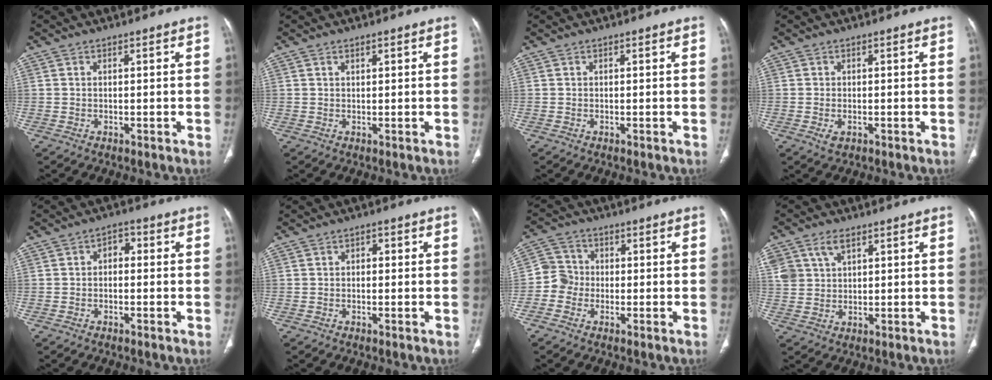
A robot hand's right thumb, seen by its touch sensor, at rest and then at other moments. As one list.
[{"total": 0.9, "force": [0.6, 0.4, 0.6], "torque": [-0.009, -0.001, 0.010]}, {"total": 0.0}, {"total": 1.7, "force": [-0.6, 1.0, 1.3], "torque": [-0.027, 0.000, -0.008]}, {"total": 2.6, "force": [-0.2, 1.9, 1.8], "torque": [-0.011, 0.014, -0.014]}, {"total": 1.3, "force": [0.1, 0.9, 0.9], "torque": [0.000, 0.005, -0.004]}, {"total": 5.3, "force": [-1.1, 5.0, 1.3], "torque": [0.001, 0.014, -0.034]}, {"total": 6.3, "force": [3.2, 4.0, 3.6], "torque": [-0.067, -0.003, 0.072]}]